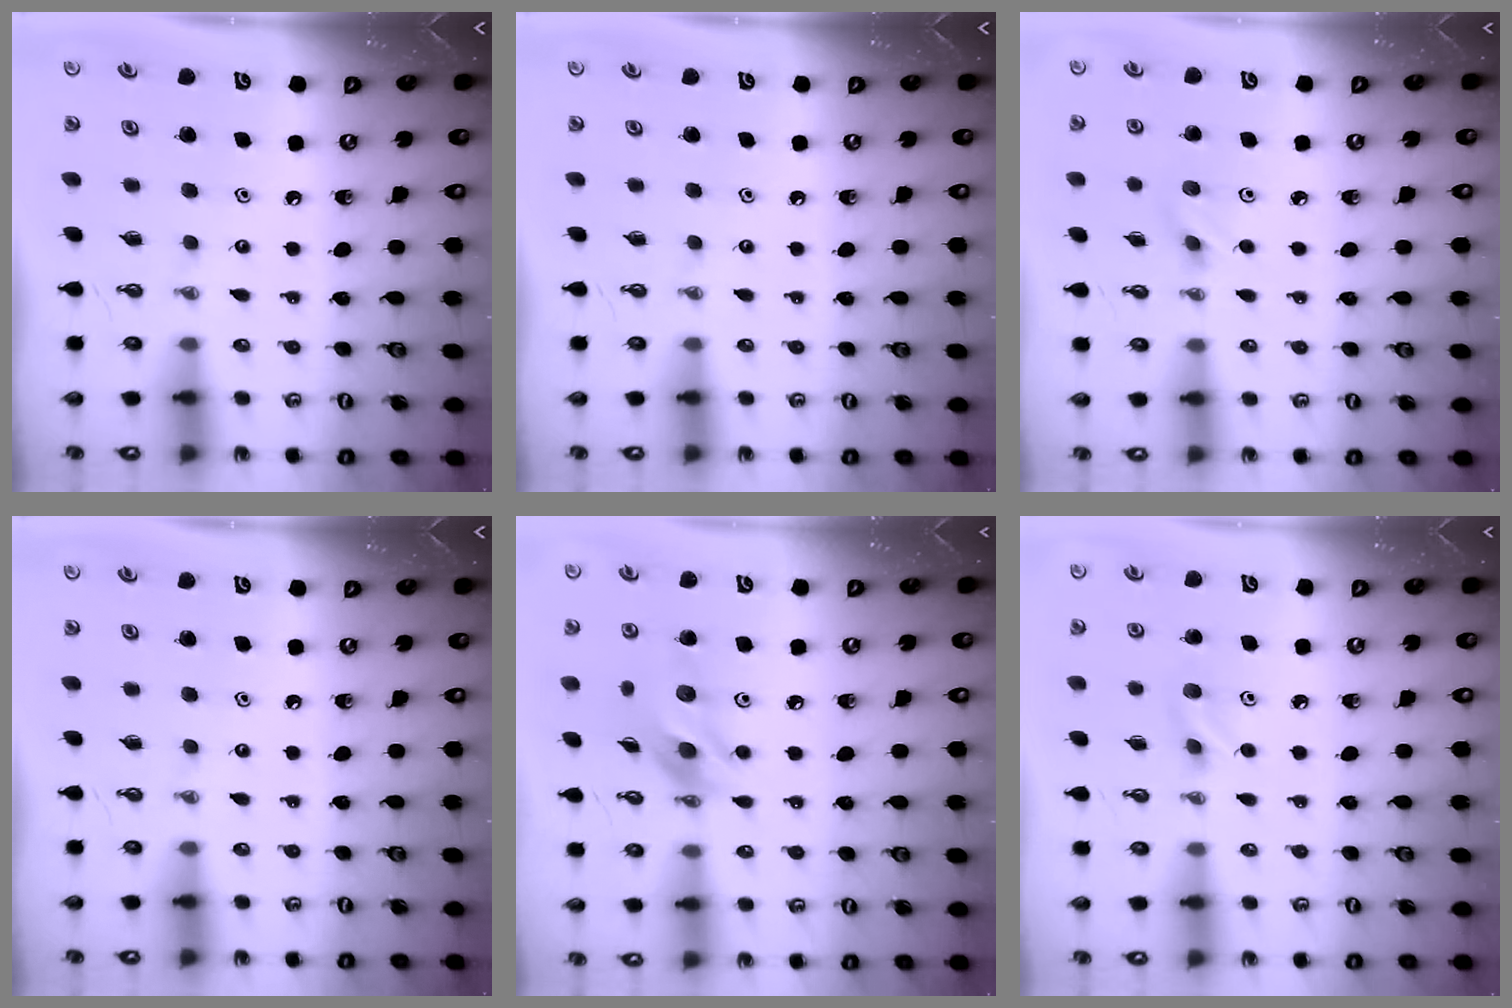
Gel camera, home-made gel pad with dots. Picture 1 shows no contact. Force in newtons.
{"total": 0.0}
{"total": 4.1, "press": 4.0, "slide": 1.1}
{"total": 0.0}
{"total": 12.6, "press": 12.6, "slide": 0.8}
{"total": 4.7, "press": 4.5, "slide": 1.5}